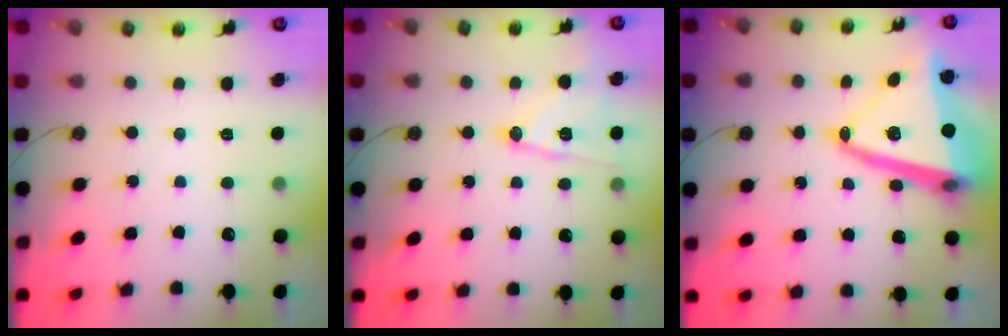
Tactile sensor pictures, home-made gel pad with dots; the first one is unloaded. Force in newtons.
{"total": 13.3, "press": 13.2, "slide": 0.7}
{"total": 21.0, "press": 20.8, "slide": 2.6}